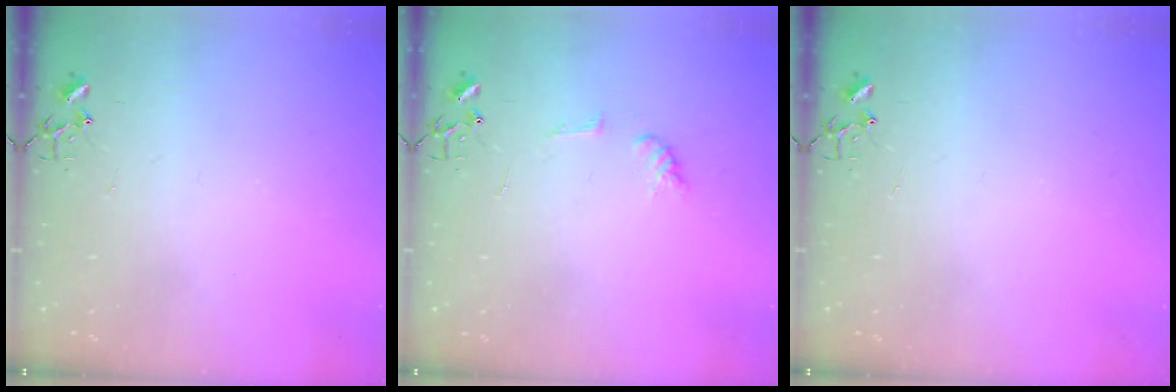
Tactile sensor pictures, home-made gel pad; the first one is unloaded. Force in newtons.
{"total": 5.9, "press": 5.9, "slide": 0.6}
{"total": 0.0}